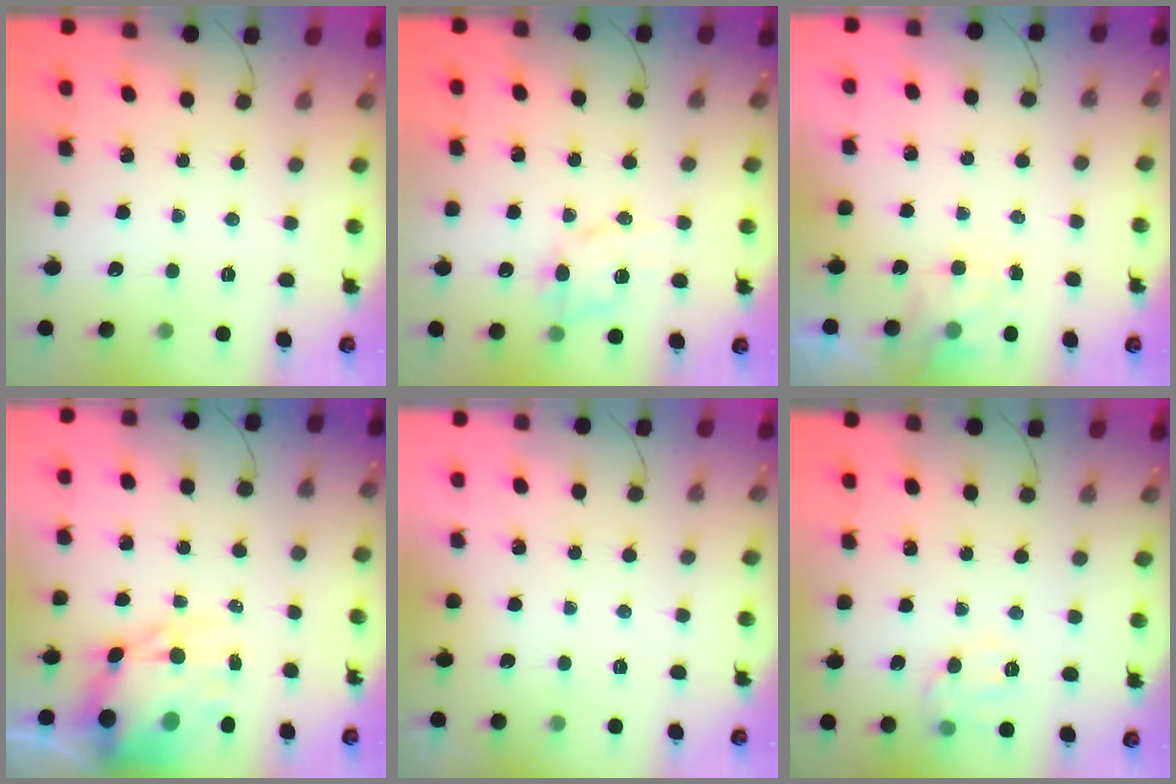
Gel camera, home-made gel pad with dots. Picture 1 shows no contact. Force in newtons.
{"total": 7.5, "press": 7.4, "slide": 1.1}
{"total": 3.2, "press": 2.8, "slide": 1.4}
{"total": 12.6, "press": 12.2, "slide": 3.1}
{"total": 1.6, "press": 1.6, "slide": 0.2}
{"total": 9.5, "press": 9.5, "slide": 0.3}